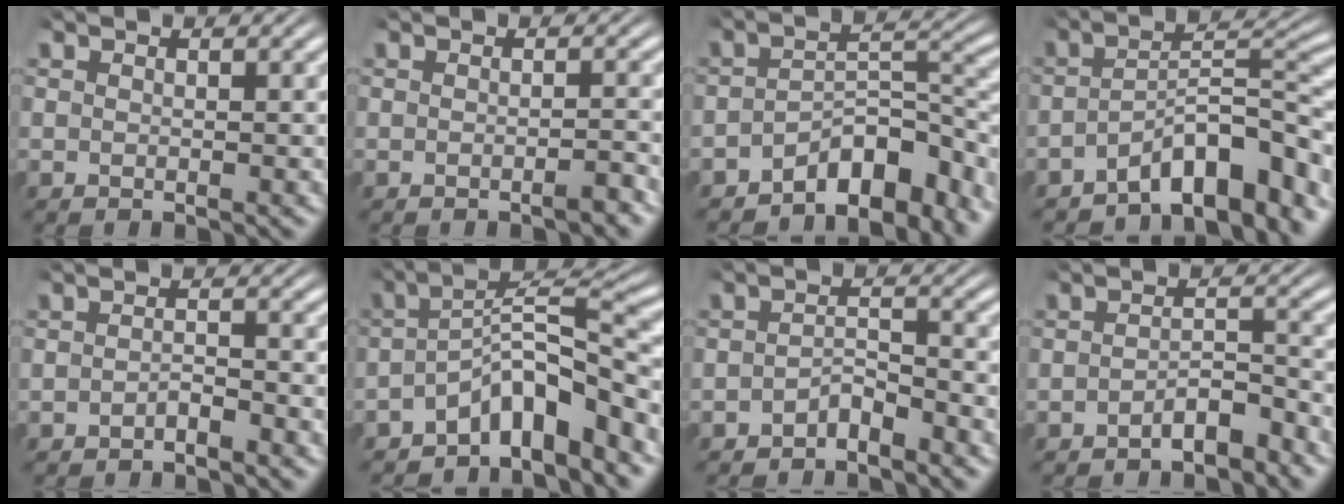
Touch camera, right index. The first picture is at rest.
{"total": 1.0, "force": [-0.9, -0.2, 0.3], "torque": [-0.004, 0.004, -0.020]}
{"total": 7.0, "force": [-4.4, 2.3, 4.8], "torque": [-0.063, -0.016, -0.065]}
{"total": 7.2, "force": [-4.0, 2.0, 5.7], "torque": [-0.082, -0.014, -0.056]}
{"total": 1.4, "force": [-1.3, 0.2, 0.4], "torque": [-0.004, -0.005, -0.022]}
{"total": 6.3, "force": [-2.9, 2.4, 5.1], "torque": [-0.081, -0.015, -0.039]}
{"total": 2.5, "force": [-2.3, 0.5, 0.7], "torque": [-0.002, -0.008, -0.041]}
{"total": 3.0, "force": [-2.8, 0.5, 1.2], "torque": [-0.007, -0.005, -0.049]}